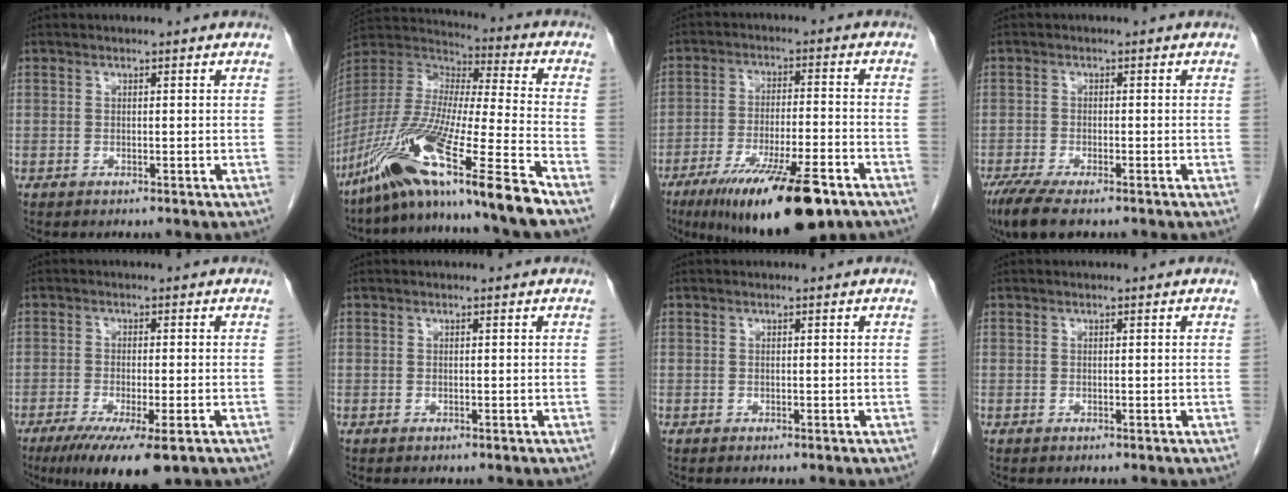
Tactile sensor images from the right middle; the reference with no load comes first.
{"total": 20.9, "force": [-14.1, -1.1, 15.3], "torque": [-0.316, -0.048, -0.265]}
{"total": 17.0, "force": [-10.8, 2.8, 12.8], "torque": [-0.192, -0.033, -0.176]}
{"total": 7.0, "force": [-5.0, 1.7, 4.6], "torque": [-0.080, -0.018, -0.085]}
{"total": 10.0, "force": [-6.2, 1.7, 7.7], "torque": [-0.122, -0.026, -0.097]}
{"total": 0.0}
{"total": 0.0}
{"total": 0.0}